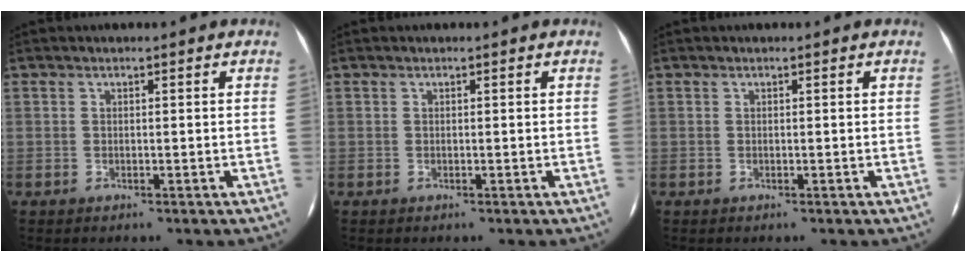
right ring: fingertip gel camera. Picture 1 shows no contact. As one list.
[{"total": 0.0}, {"total": 0.0}]